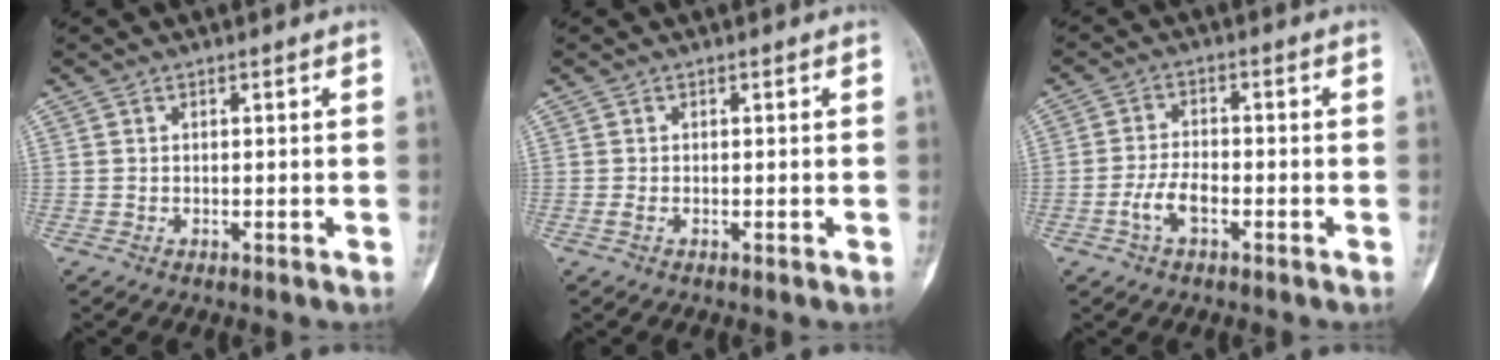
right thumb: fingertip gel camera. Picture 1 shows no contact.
{"total": 0.5, "force": [-0.2, 0.2, 0.5], "torque": [-0.016, -0.003, -0.006]}
{"total": 4.8, "force": [-2.1, 2.3, 3.7], "torque": [-0.073, 0.019, -0.040]}